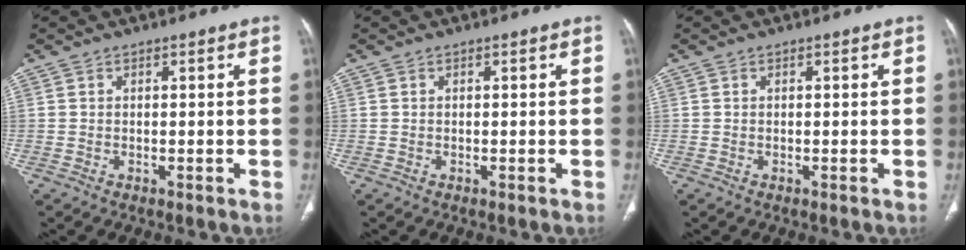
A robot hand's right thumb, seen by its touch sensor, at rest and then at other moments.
{"total": 0.0}
{"total": 0.0}